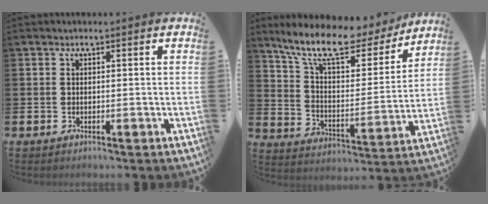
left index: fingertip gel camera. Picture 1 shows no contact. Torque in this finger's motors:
{"motor_torque": [1.09, -1.05, 1.05, 0.21]}